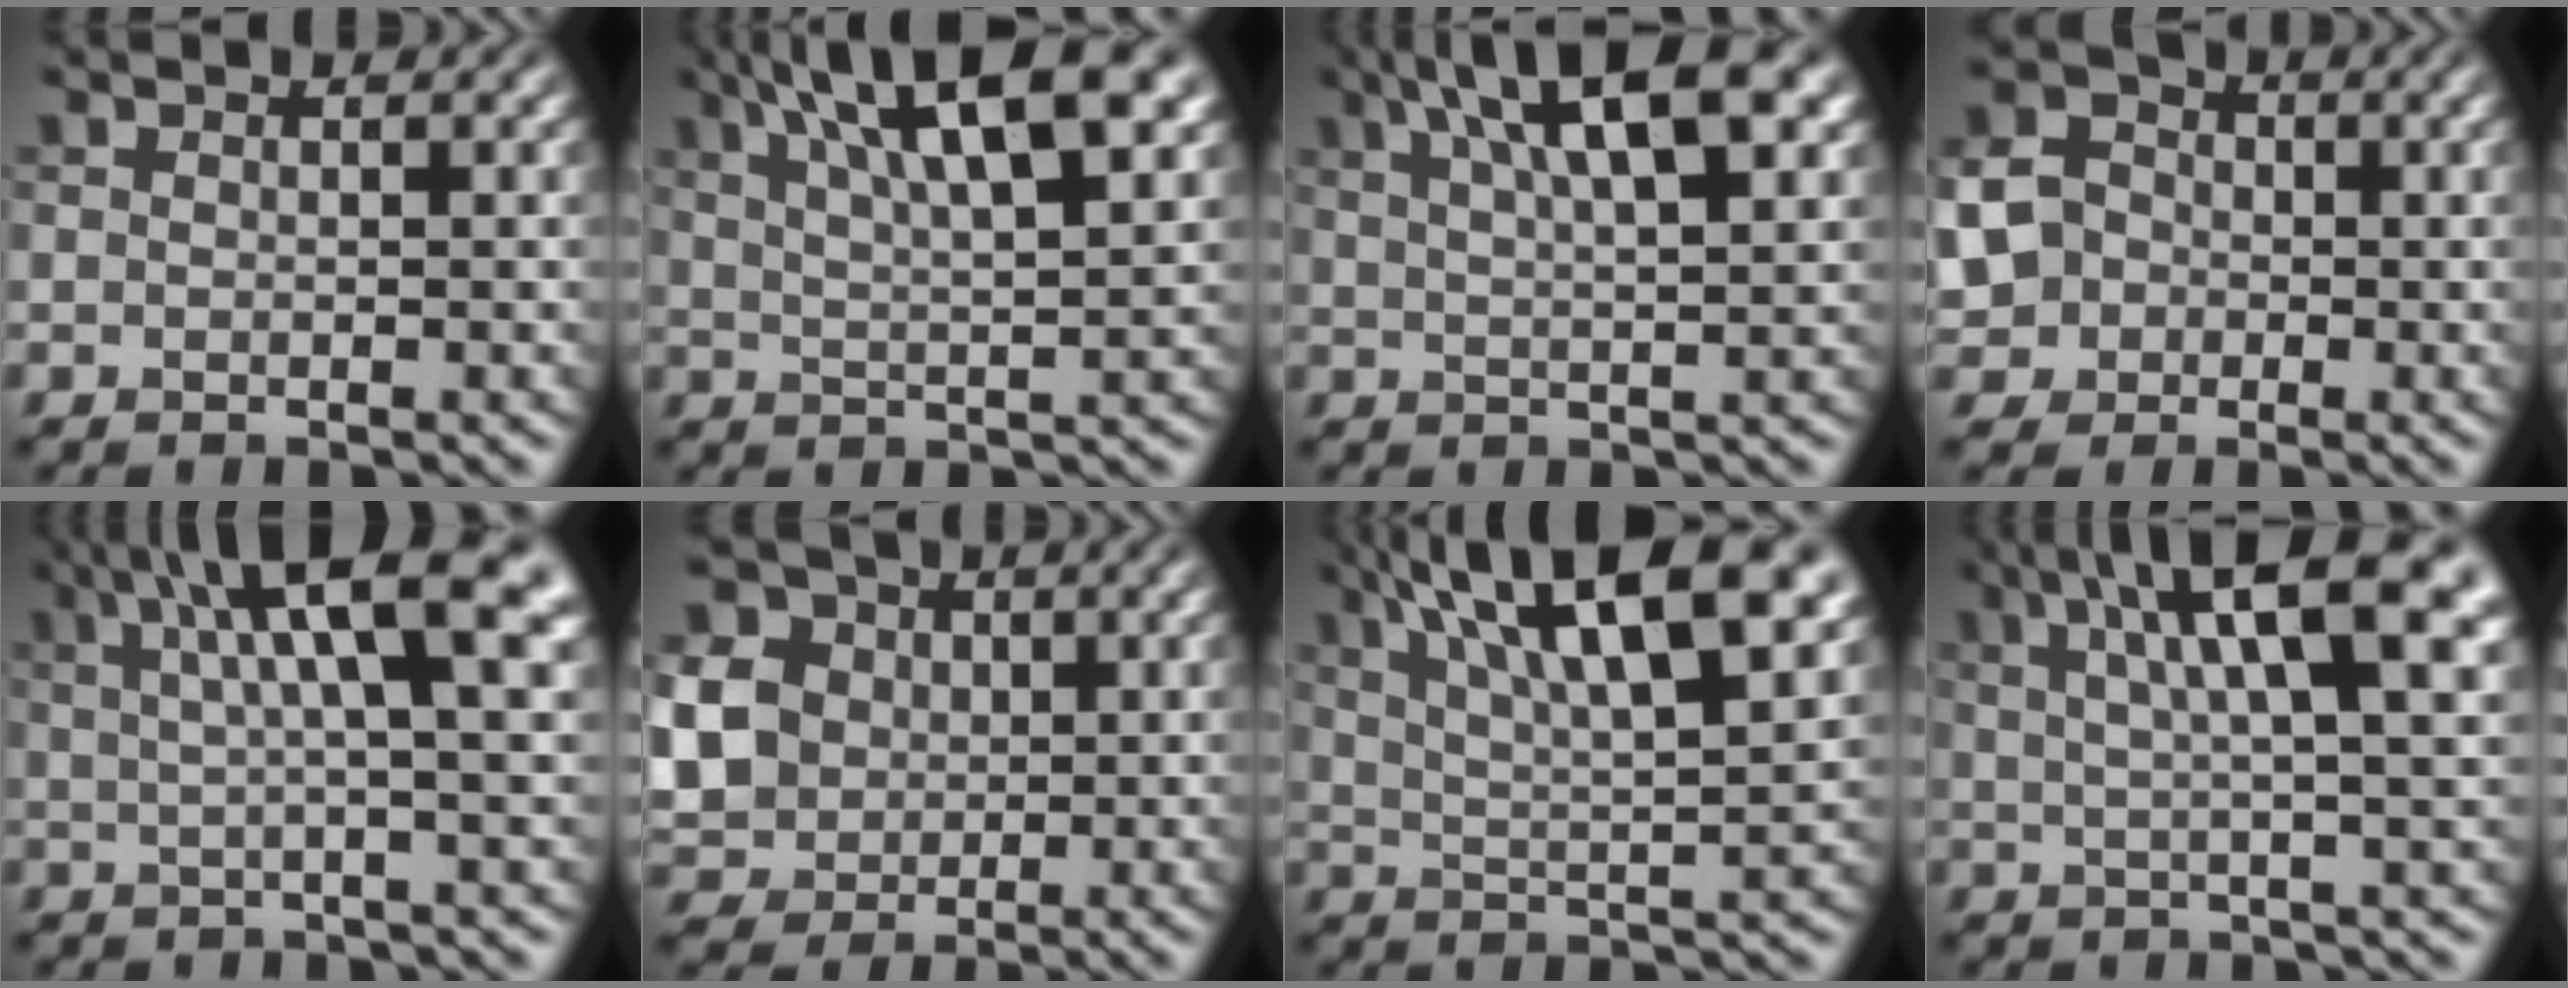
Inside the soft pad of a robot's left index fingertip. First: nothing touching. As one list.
[{"total": 11.8, "force": [6.4, 3.5, 9.3], "torque": [-0.120, 0.028, 0.082]}, {"total": 10.6, "force": [5.3, 3.5, 8.5], "torque": [-0.096, 0.031, 0.063]}, {"total": 8.1, "force": [-2.2, 7.2, 3.0], "torque": [-0.071, -0.010, -0.061]}, {"total": 10.4, "force": [4.0, 2.1, 9.3], "torque": [-0.127, 0.023, 0.056]}, {"total": 7.5, "force": [0.6, 6.6, 3.6], "torque": [-0.100, 0.017, 0.005]}, {"total": 14.2, "force": [7.6, 4.1, 11.2], "torque": [-0.162, 0.023, 0.111]}, {"total": 11.5, "force": [5.1, 2.6, 10.0], "torque": [-0.130, 0.021, 0.073]}]